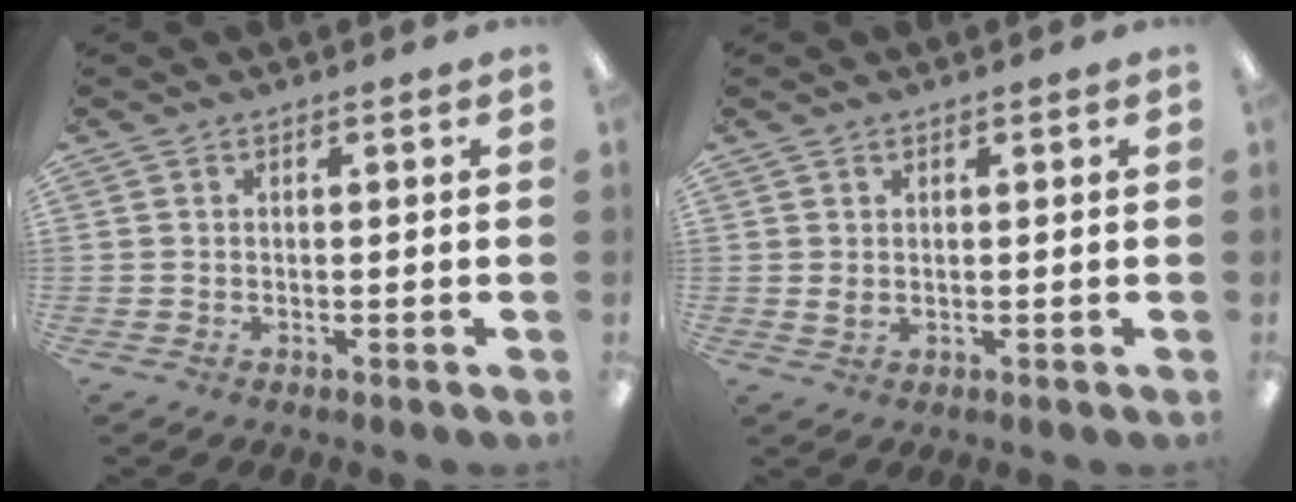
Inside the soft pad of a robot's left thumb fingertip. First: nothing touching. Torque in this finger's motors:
{"motor_torque": [-0.11, 0.13, 0.04, -0.05, 0.00]}